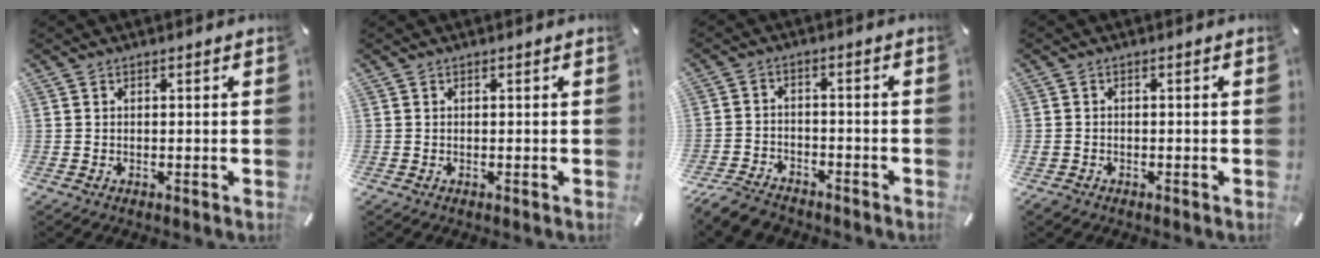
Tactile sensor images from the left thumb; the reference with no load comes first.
{"total": 0.0}
{"total": 5.7, "force": [-5.0, 2.4, 1.5], "torque": [-0.037, 0.023, -0.098]}
{"total": 1.4, "force": [-0.8, 1.1, 0.4], "torque": [-0.005, 0.005, -0.017]}